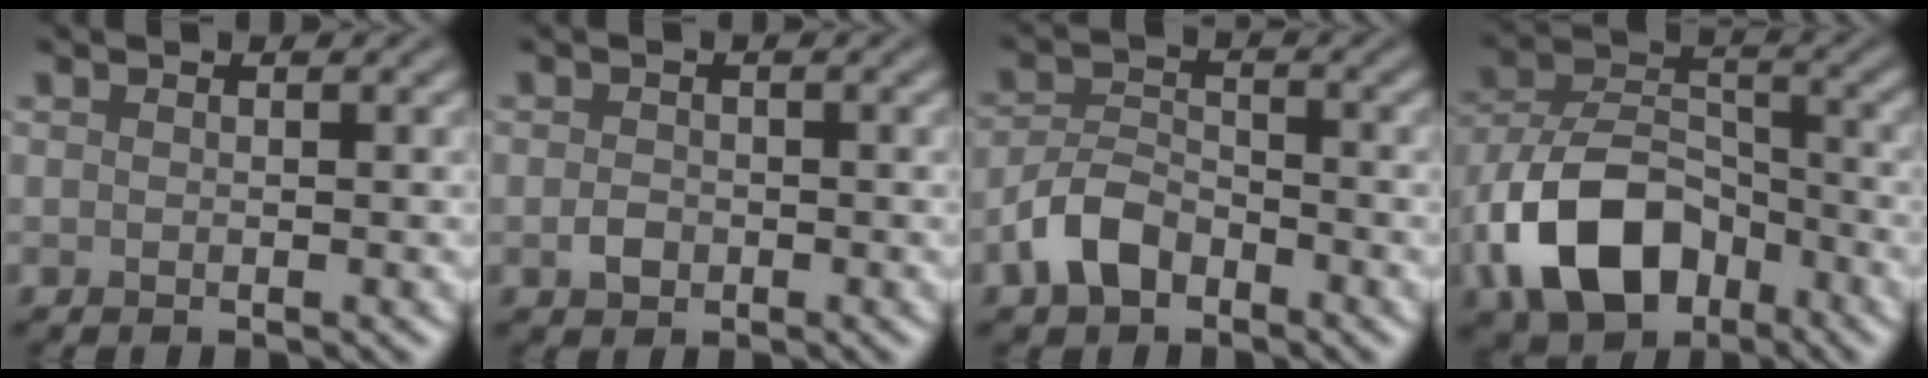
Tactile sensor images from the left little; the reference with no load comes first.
{"total": 1.4, "force": [-0.4, 1.1, 0.8], "torque": [-0.014, -0.002, -0.010]}
{"total": 3.8, "force": [-2.4, 2.2, 2.0], "torque": [-0.039, 0.006, -0.056]}
{"total": 10.2, "force": [-4.9, 6.3, 6.3], "torque": [-0.122, 0.005, -0.099]}